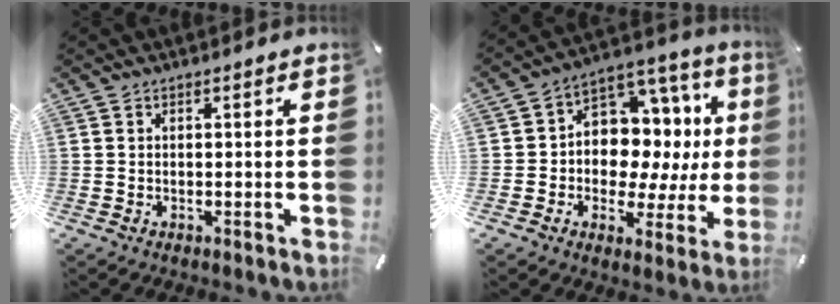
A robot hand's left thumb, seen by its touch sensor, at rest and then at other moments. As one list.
[{"total": 13.3, "force": [1.3, 10.8, 7.6], "torque": [-0.097, -0.025, 0.033]}]